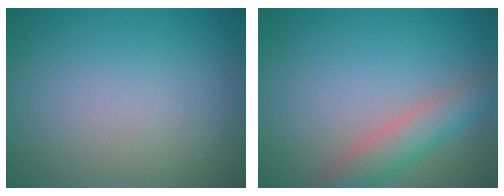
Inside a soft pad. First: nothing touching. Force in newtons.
{"total": 3.9, "press": 3.9, "slide": 0.1}